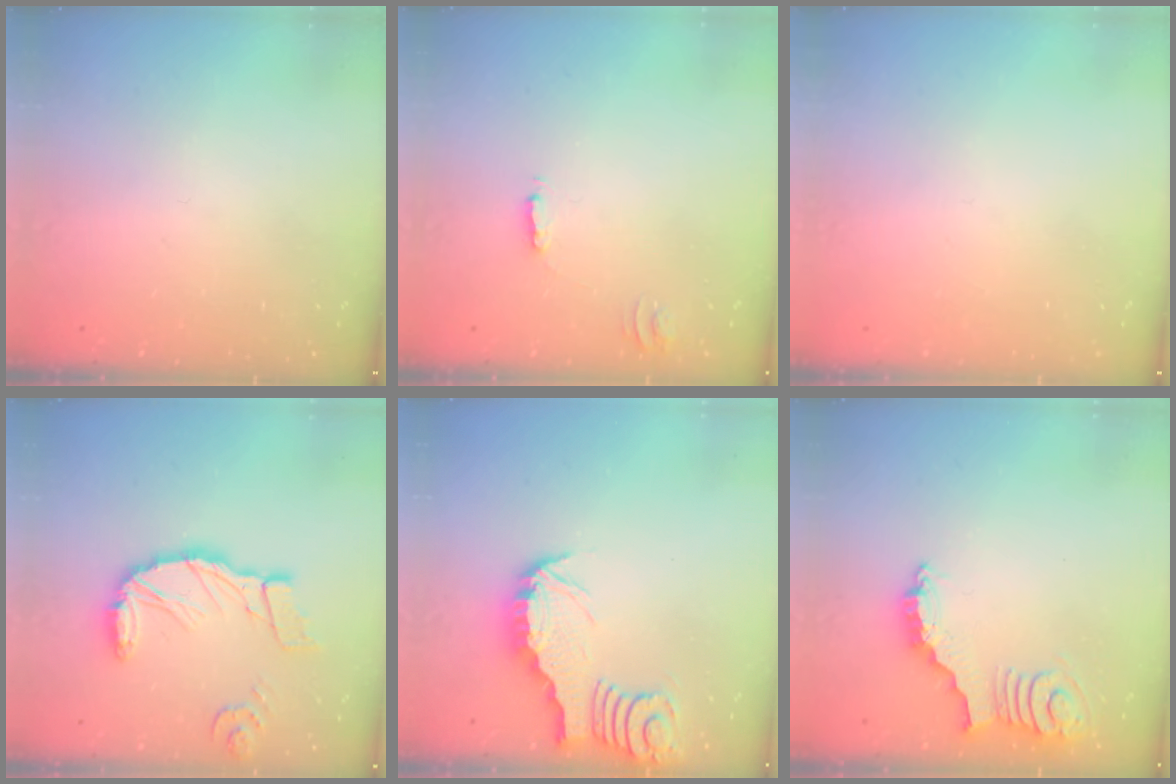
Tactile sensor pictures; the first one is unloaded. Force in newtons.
{"total": 2.3, "press": 2.3, "slide": 0.2}
{"total": 0.0}
{"total": 15.2, "press": 15.0, "slide": 2.4}
{"total": 3.2, "press": 3.2, "slide": 0.4}
{"total": 4.9, "press": 4.9, "slide": 0.5}